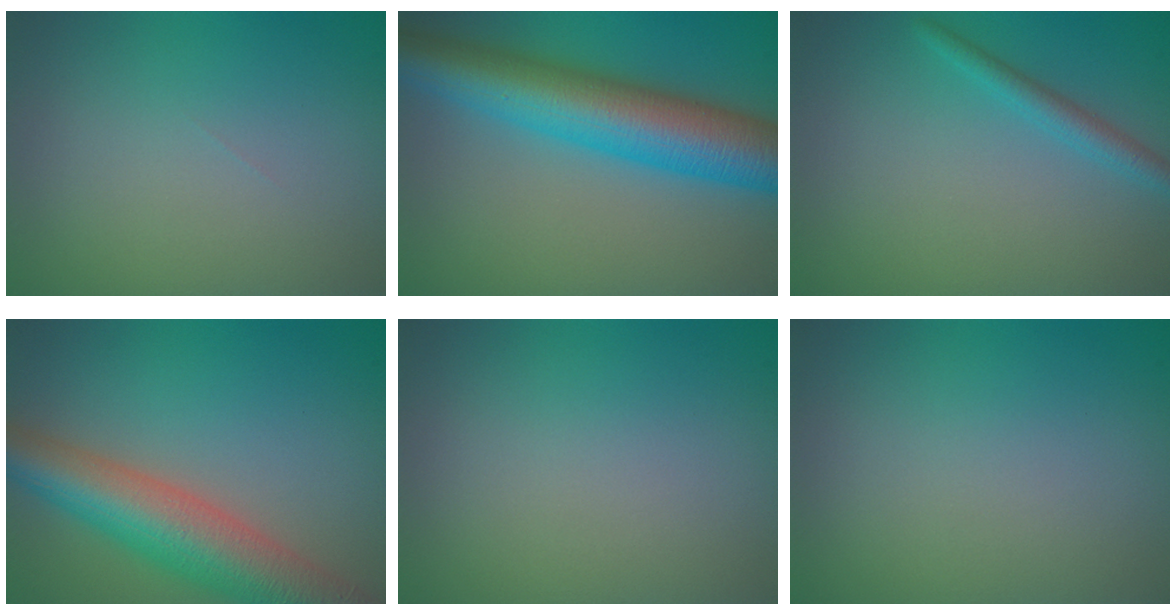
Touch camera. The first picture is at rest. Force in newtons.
{"total": 11.3, "press": 11.3, "slide": 0.1}
{"total": 2.0, "press": 2.0, "slide": 0.0}
{"total": 9.3, "press": 9.3, "slide": 0.3}
{"total": 0.0}
{"total": 0.0}